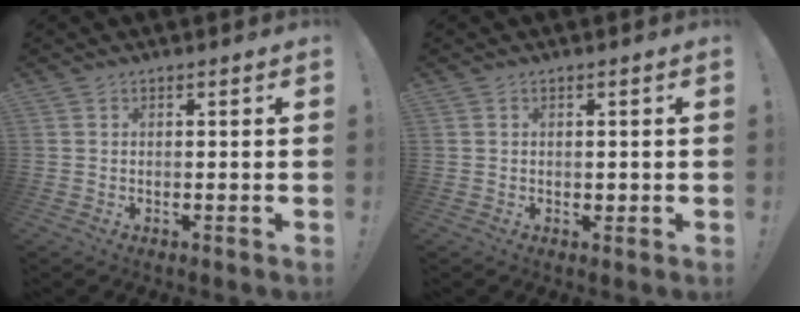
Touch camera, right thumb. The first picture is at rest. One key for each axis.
{"total": 0.8, "fx": 0.1, "fy": 0.7, "fz": 0.3, "tx": 0.004, "ty": -0.001, "tz": 0.001}